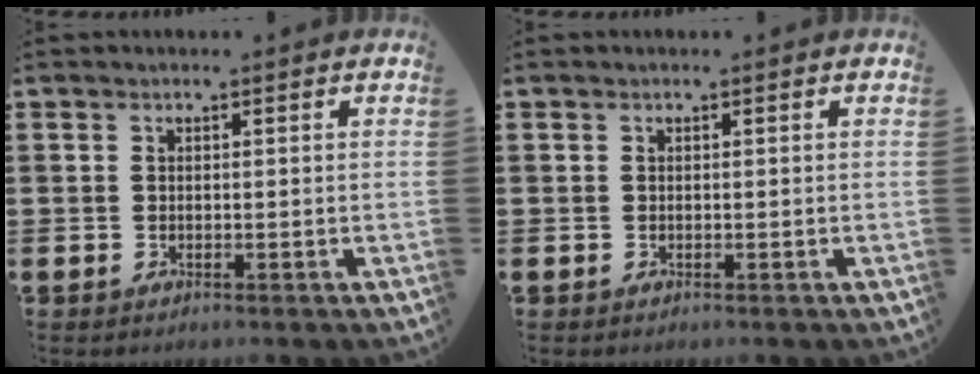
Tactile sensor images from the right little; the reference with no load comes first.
{"total": 0.0}